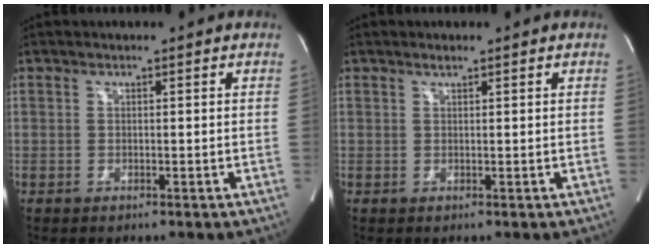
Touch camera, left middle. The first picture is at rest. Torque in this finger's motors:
{"motor_torque": [0.14, 0.00, -0.09, 0.00]}